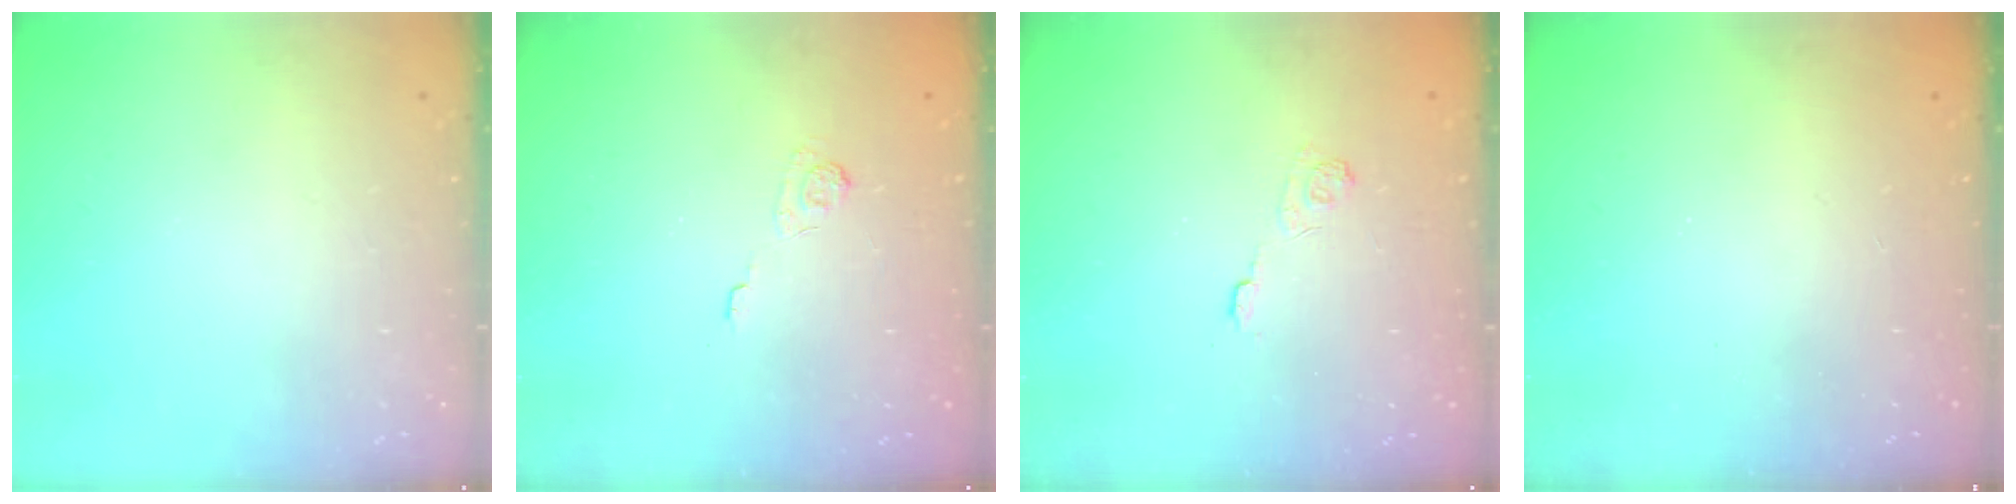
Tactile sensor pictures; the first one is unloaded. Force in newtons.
{"total": 1.9, "press": 1.3, "slide": 1.3}
{"total": 3.0, "press": 2.6, "slide": 1.5}
{"total": 2.5, "press": 2.3, "slide": 0.8}